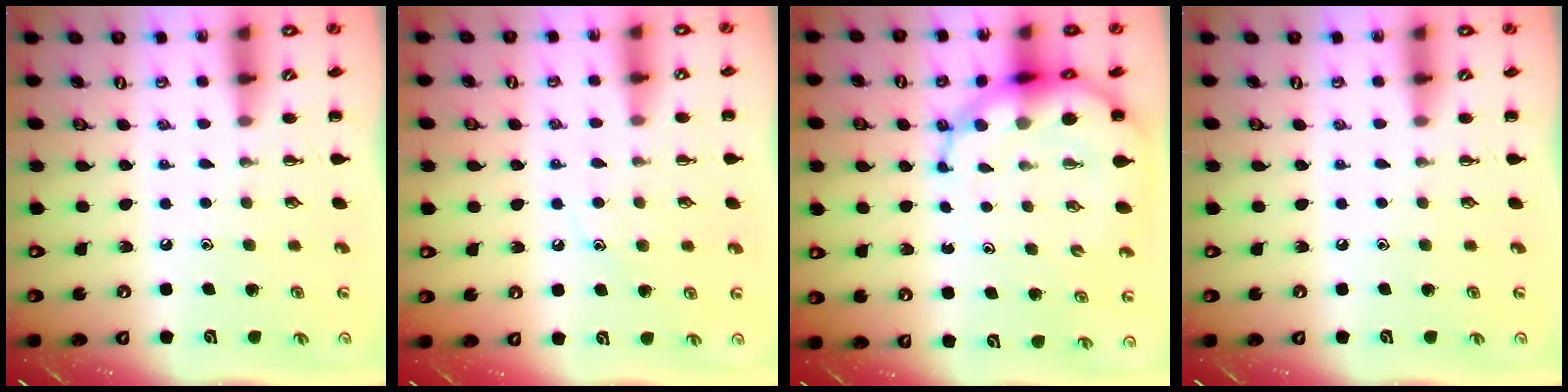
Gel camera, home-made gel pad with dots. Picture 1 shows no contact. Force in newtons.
{"total": 7.4, "press": 7.3, "slide": 1.6}
{"total": 10.6, "press": 10.2, "slide": 2.7}
{"total": 0.0}